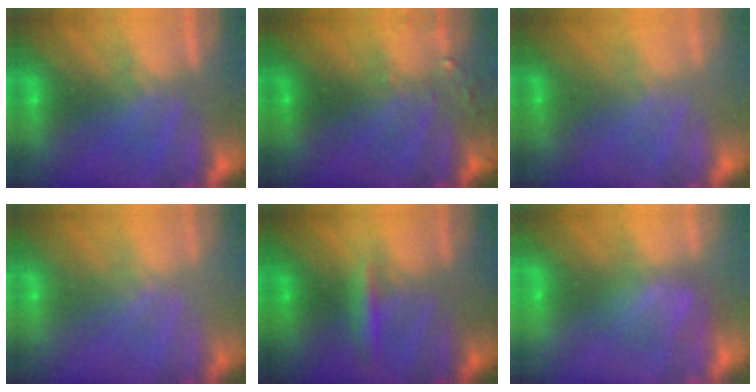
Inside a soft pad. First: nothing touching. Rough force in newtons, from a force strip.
{"total": 3.3}
{"total": 2.3}
{"total": 2.4}
{"total": 2.9}
{"total": 6.5}